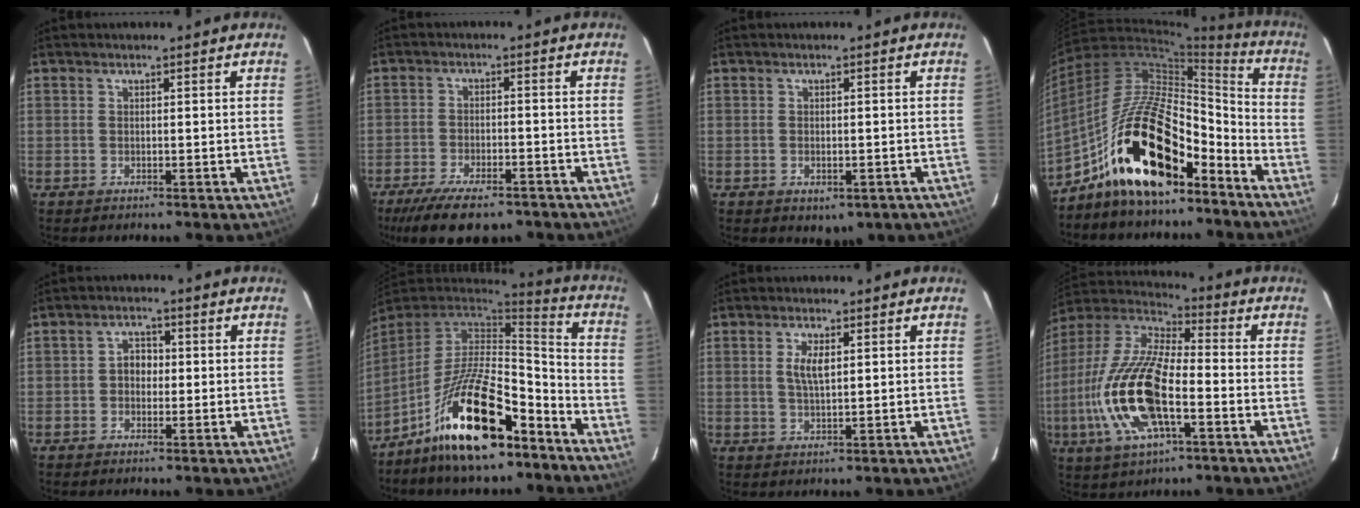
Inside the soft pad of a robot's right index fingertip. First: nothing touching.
{"total": 13.4, "force": [-10.2, 4.6, 7.4], "torque": [-0.162, -0.030, -0.160]}
{"total": 4.3, "force": [-1.9, 2.9, 2.6], "torque": [-0.044, -0.007, -0.013]}
{"total": 21.7, "force": [-13.2, 8.9, 14.8], "torque": [-0.270, 0.017, -0.234]}
{"total": 3.1, "force": [-0.3, 2.6, 1.7], "torque": [-0.028, 0.012, -0.006]}
{"total": 21.3, "force": [-13.6, 7.5, 14.6], "torque": [-0.273, -0.001, -0.232]}
{"total": 3.7, "force": [0.9, 1.4, 3.3], "torque": [-0.062, 0.001, 0.018]}
{"total": 20.2, "force": [-5.6, 7.4, 17.9], "torque": [-0.379, -0.017, -0.109]}